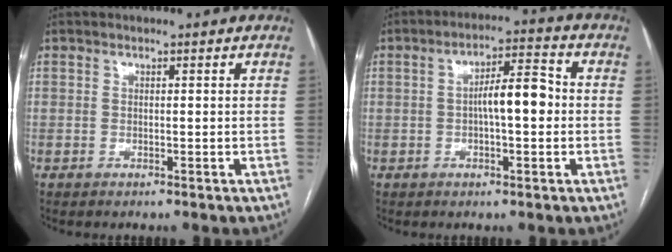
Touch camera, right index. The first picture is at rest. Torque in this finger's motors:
{"motor_torque": [1.06, -0.21, 0.27, 0.14]}